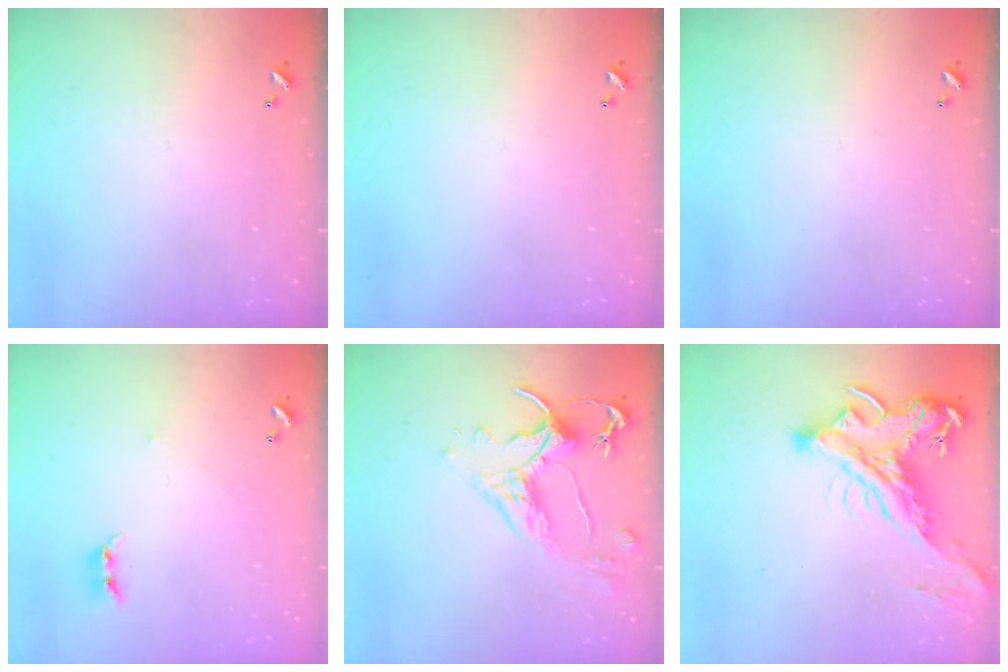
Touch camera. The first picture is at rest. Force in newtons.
{"total": 0.0}
{"total": 0.0}
{"total": 2.4, "press": 2.4, "slide": 0.2}
{"total": 2.5, "press": 2.2, "slide": 1.3}
{"total": 5.9, "press": 5.6, "slide": 1.9}